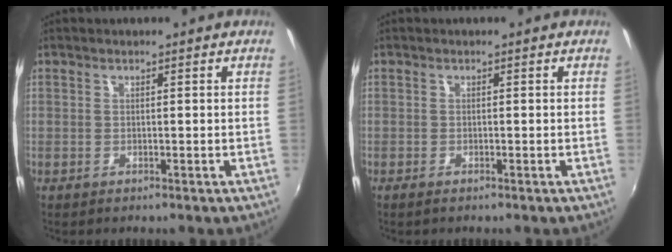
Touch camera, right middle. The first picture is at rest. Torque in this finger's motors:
{"motor_torque": [-0.13, 0.01, 0.01, 0.00]}